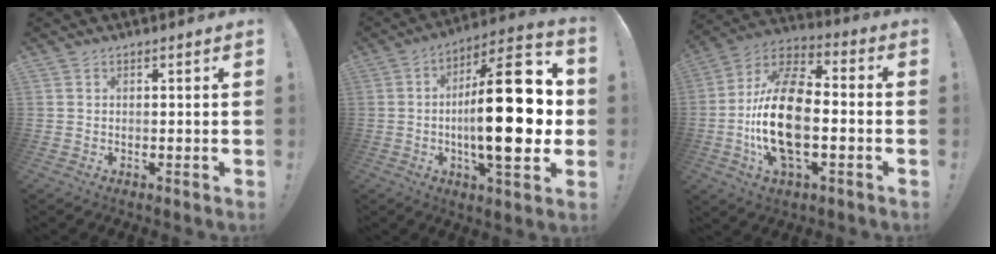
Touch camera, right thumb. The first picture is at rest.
{"total": 25.7, "force": [-1.0, 8.1, 24.4], "torque": [-0.391, 0.001, -0.020]}
{"total": 21.0, "force": [-3.2, 10.5, 18.0], "torque": [-0.348, 0.011, -0.055]}